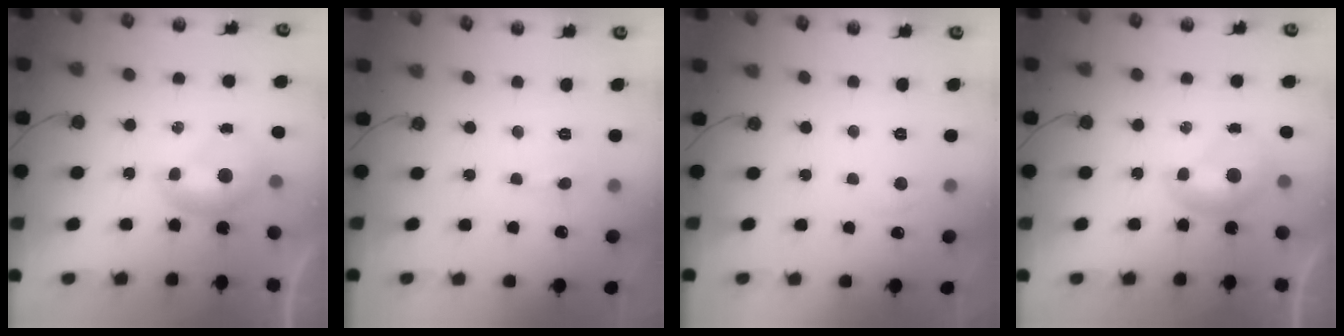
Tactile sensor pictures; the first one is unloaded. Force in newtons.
{"total": 1.4, "press": 1.2, "slide": 0.6}
{"total": 0.9, "press": 0.7, "slide": 0.6}
{"total": 0.0}